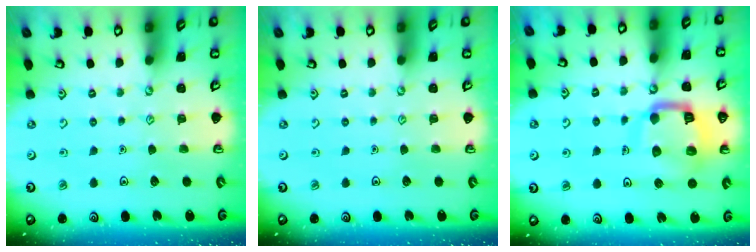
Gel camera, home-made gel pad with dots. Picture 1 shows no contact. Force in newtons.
{"total": 0.0}
{"total": 13.2, "press": 13.1, "slide": 1.4}